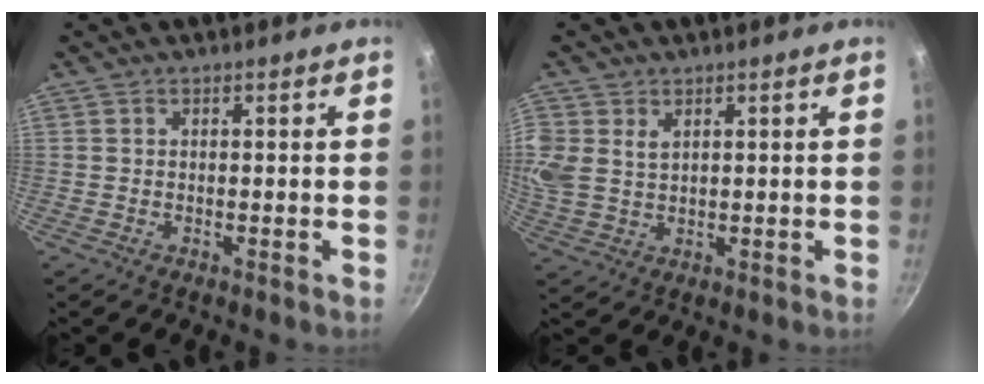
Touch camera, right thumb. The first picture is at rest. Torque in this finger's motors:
{"motor_torque": [0.01, 0.18, 0.12, 0.09, 0.10]}